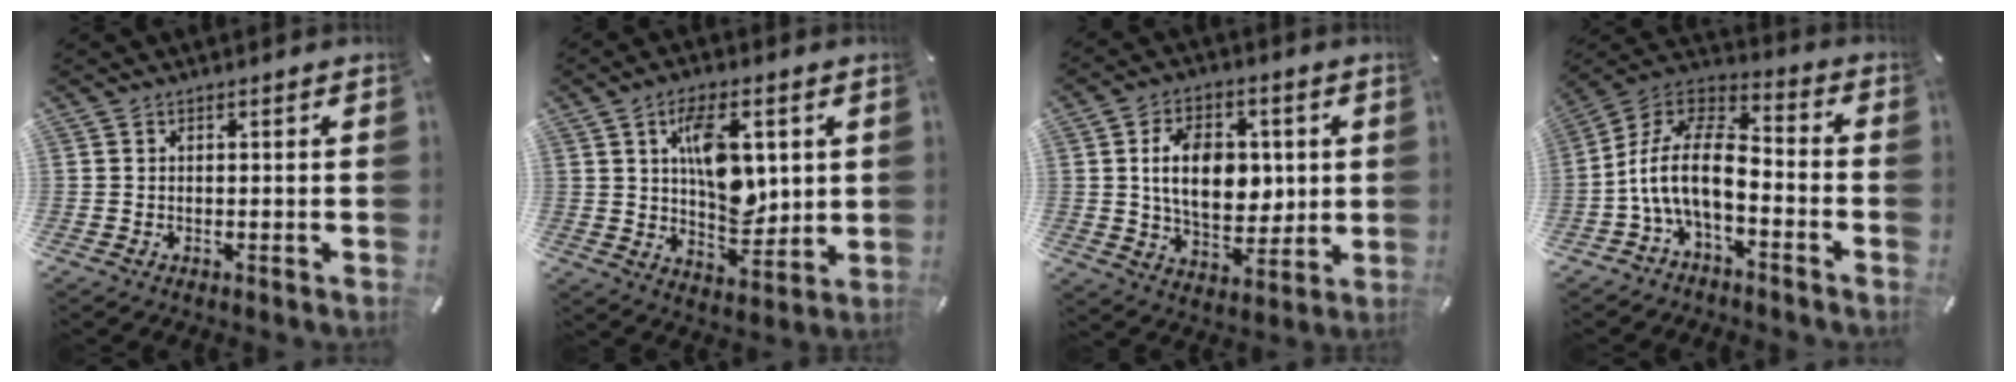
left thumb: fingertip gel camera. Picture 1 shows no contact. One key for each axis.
{"total": 12.5, "fx": 3.7, "fy": 7.4, "fz": 9.3, "tx": -0.153, "ty": -0.010, "tz": 0.063}
{"total": 13.6, "fx": 2.1, "fy": 9.2, "fz": 9.9, "tx": -0.170, "ty": 0.006, "tz": 0.036}
{"total": 13.7, "fx": -4.4, "fy": 6.9, "fz": 10.9, "tx": -0.233, "ty": 0.009, "tz": -0.080}